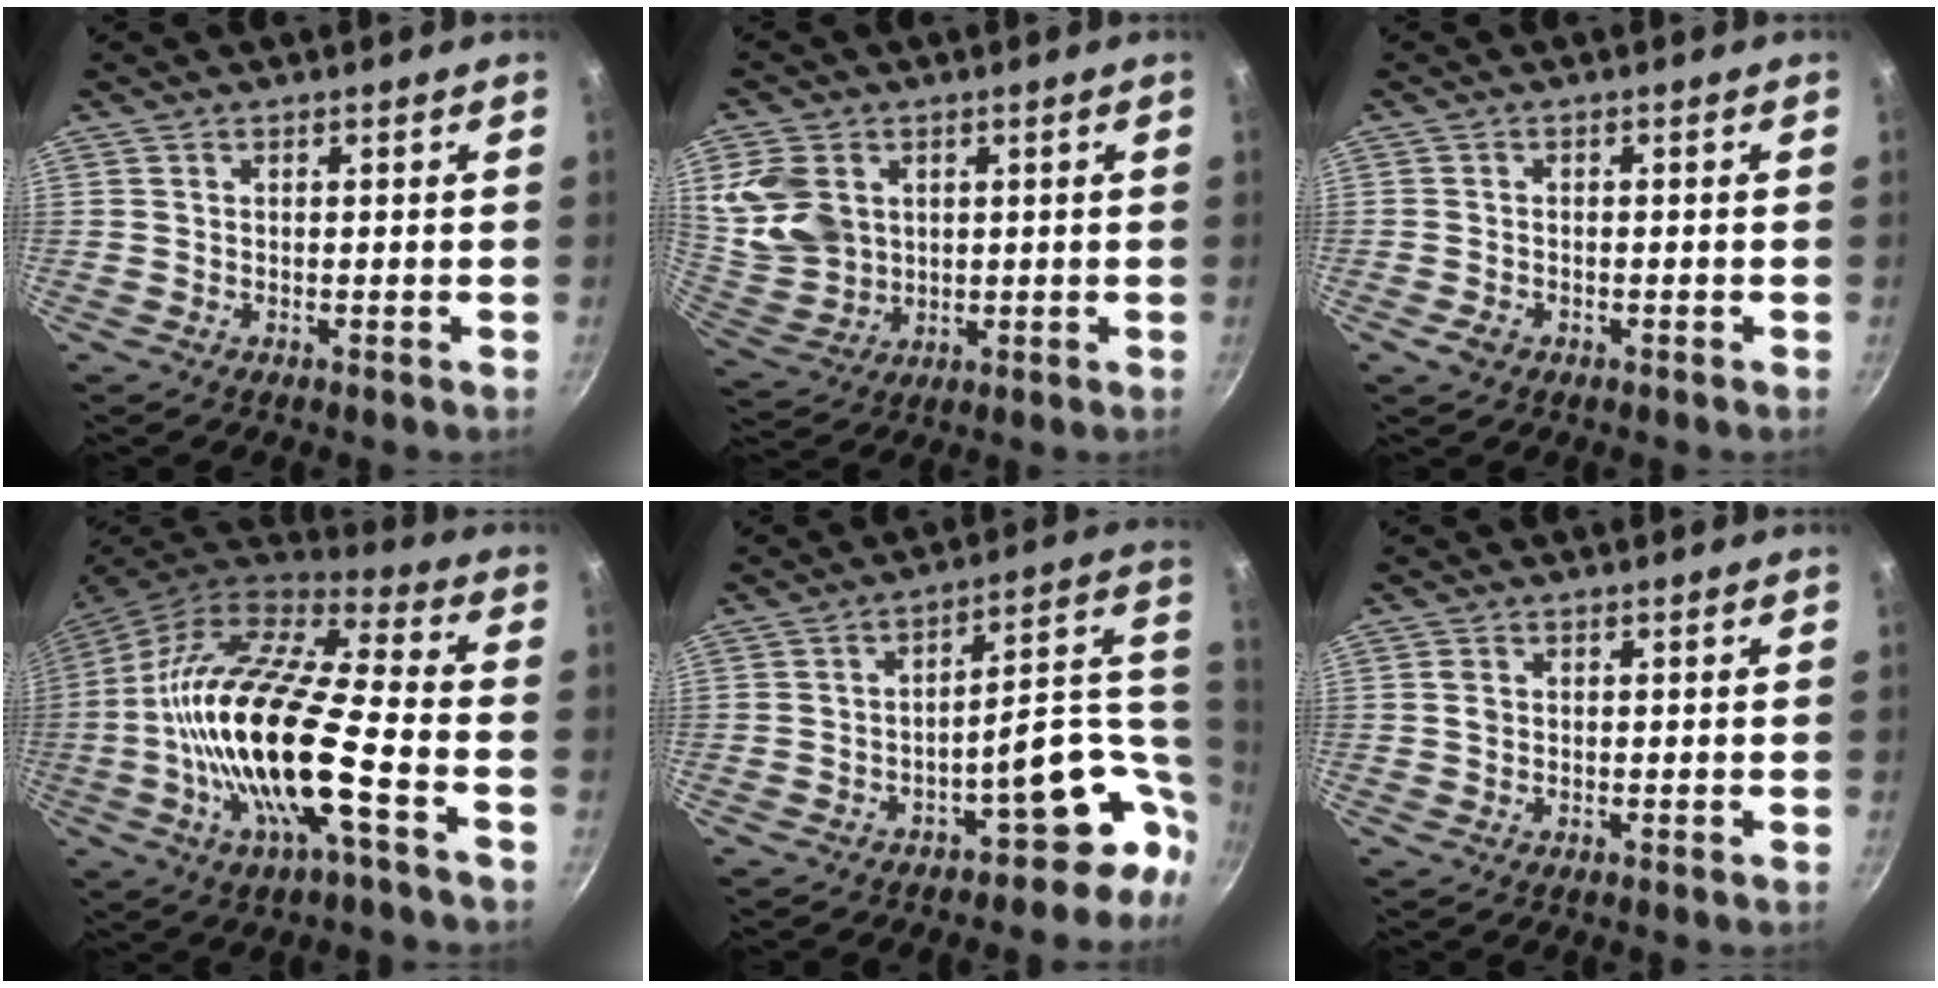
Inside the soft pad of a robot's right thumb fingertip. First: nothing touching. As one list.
[{"total": 10.7, "force": [2.7, 8.4, 6.0], "torque": [-0.101, -0.015, 0.072]}, {"total": 2.4, "force": [-1.2, 1.6, 1.3], "torque": [-0.026, 0.008, -0.019]}, {"total": 23.3, "force": [-6.1, 6.9, 21.5], "torque": [-0.397, 0.028, -0.129]}, {"total": 14.5, "force": [-4.4, 8.0, 11.3], "torque": [-0.075, 0.051, -0.057]}, {"total": 1.3, "force": [0.1, 1.1, 0.7], "torque": [-0.013, 0.004, 0.000]}]